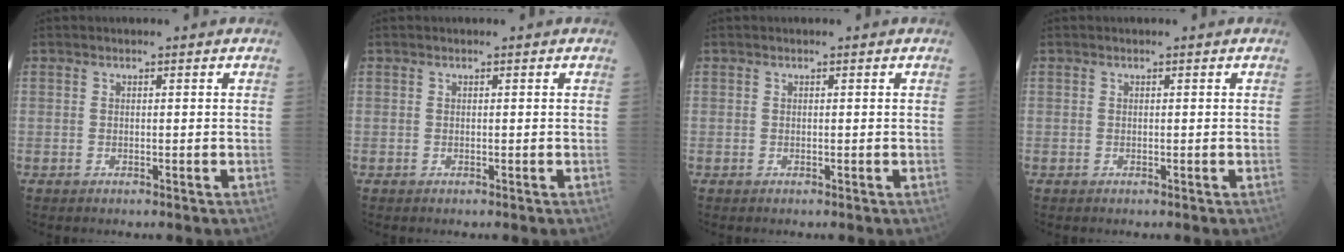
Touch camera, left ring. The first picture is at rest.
{"total": 0.0}
{"total": 0.0}
{"total": 0.0}